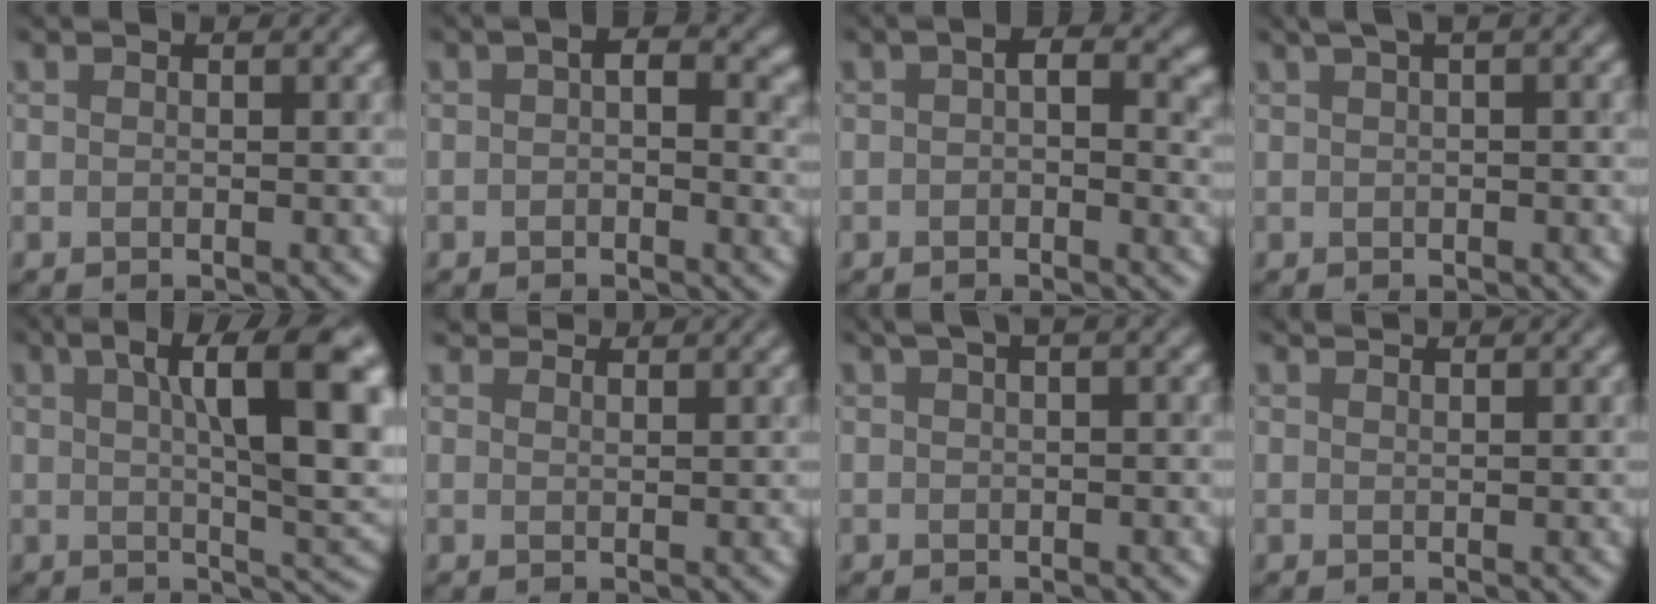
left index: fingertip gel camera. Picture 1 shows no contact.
{"total": 2.7, "force": [0.4, 1.3, 2.3], "torque": [-0.033, 0.007, 0.001]}
{"total": 3.6, "force": [0.6, 1.8, 3.0], "torque": [-0.037, 0.009, 0.004]}
{"total": 2.6, "force": [1.1, 0.6, 2.2], "torque": [-0.032, 0.008, 0.011]}
{"total": 12.3, "force": [3.1, 3.2, 11.5], "torque": [-0.128, 0.009, 0.043]}
{"total": 4.4, "force": [4.1, 0.9, 1.3], "torque": [-0.020, 0.011, 0.036]}
{"total": 2.5, "force": [1.2, 0.5, 2.1], "torque": [-0.031, 0.006, 0.011]}
{"total": 1.8, "force": [1.6, 0.3, 0.6], "torque": [-0.007, 0.005, 0.012]}